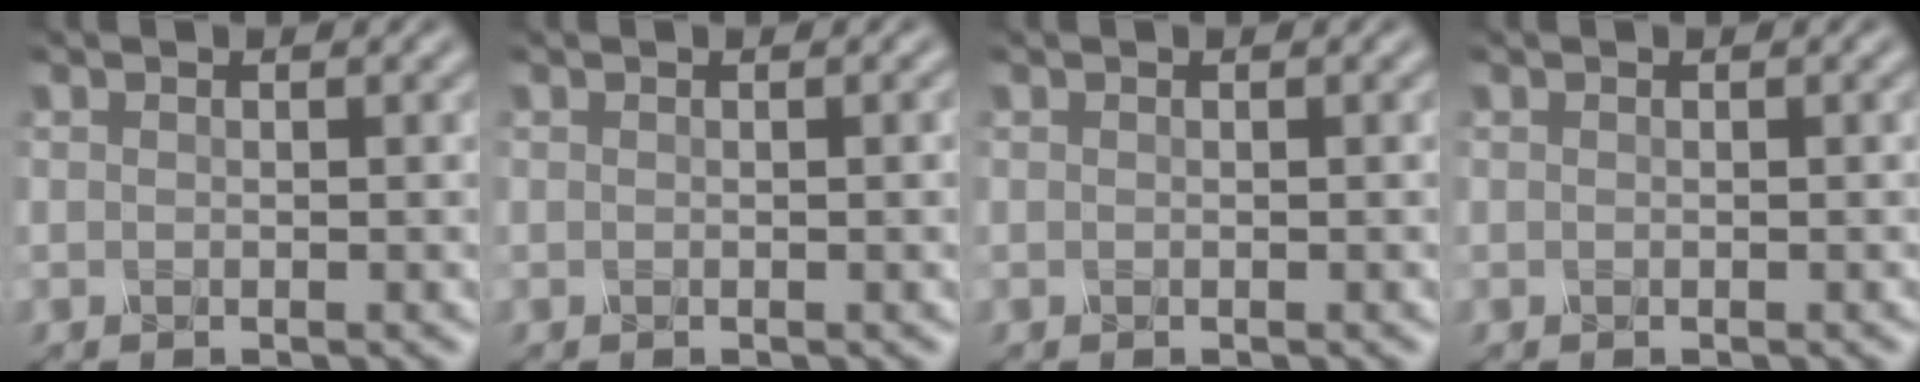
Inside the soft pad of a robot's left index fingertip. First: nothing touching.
{"total": 1.3, "force": [0.0, 0.5, 1.2], "torque": [-0.010, 0.004, -0.003]}
{"total": 0.0}
{"total": 0.0}